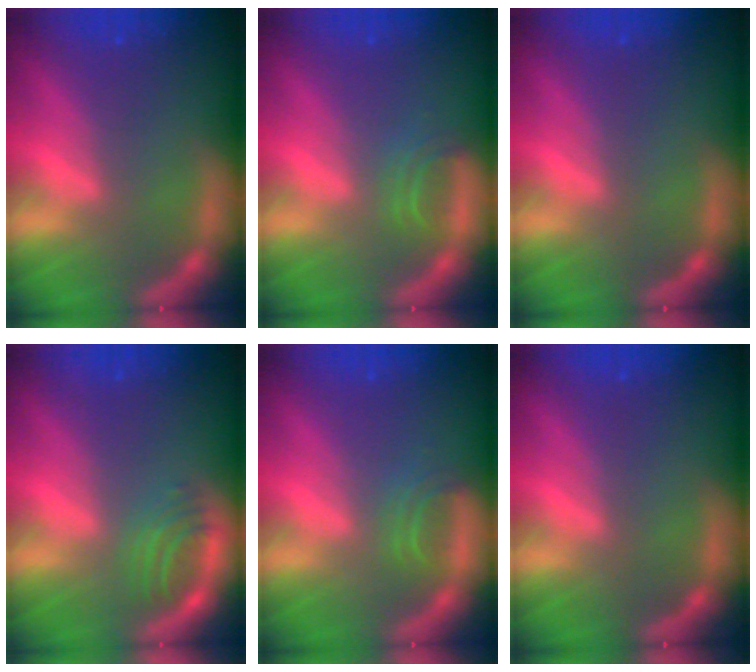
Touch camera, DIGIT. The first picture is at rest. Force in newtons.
{"total": 1.9}
{"total": 0.0}
{"total": 2.9}
{"total": 1.9}
{"total": 0.0}